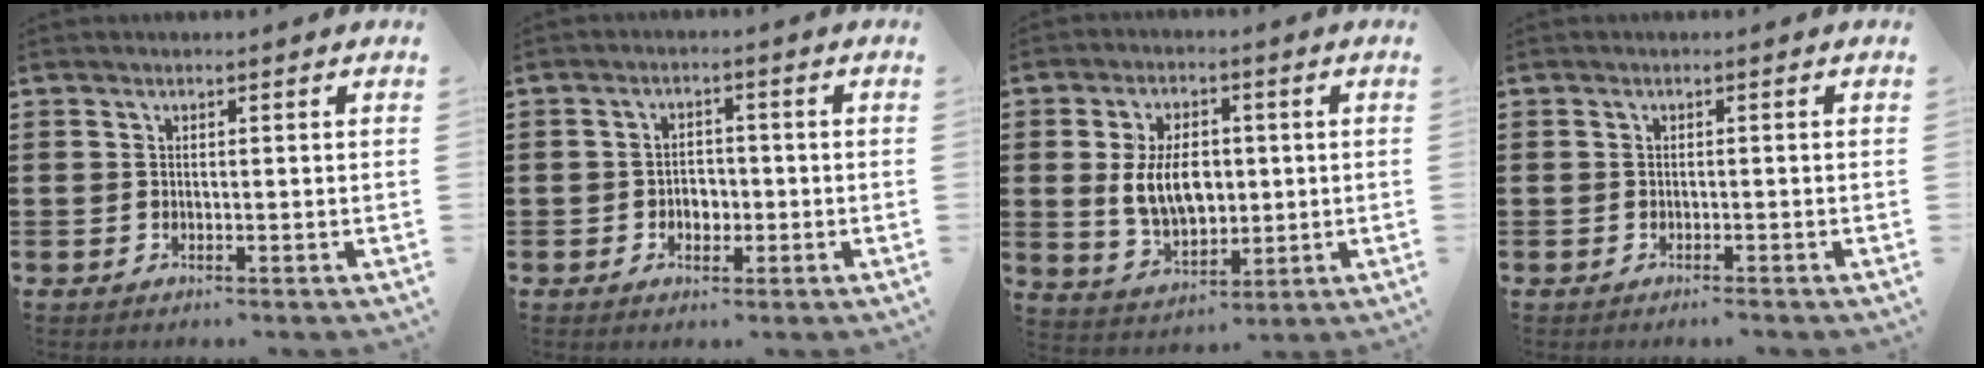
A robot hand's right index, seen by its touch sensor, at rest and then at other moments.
{"total": 2.5, "force": [-0.8, 1.9, 1.3], "torque": [-0.029, 0.006, -0.019]}
{"total": 8.5, "force": [0.7, 5.3, 6.6], "torque": [-0.130, 0.006, 0.007]}
{"total": 0.6, "force": [-0.5, 0.0, 0.3], "torque": [-0.006, -0.001, -0.011]}